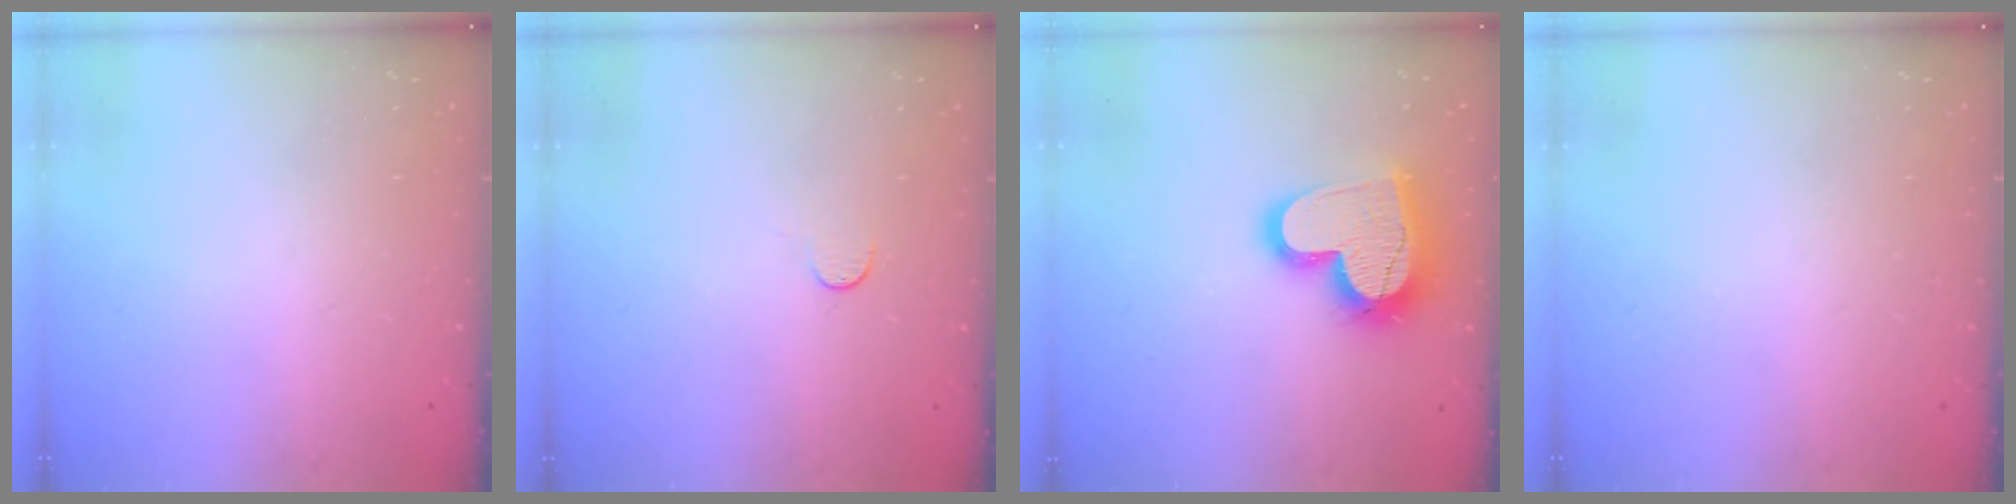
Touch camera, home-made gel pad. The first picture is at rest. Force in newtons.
{"total": 3.3, "press": 3.2, "slide": 0.3}
{"total": 18.6, "press": 18.5, "slide": 1.5}
{"total": 0.0}